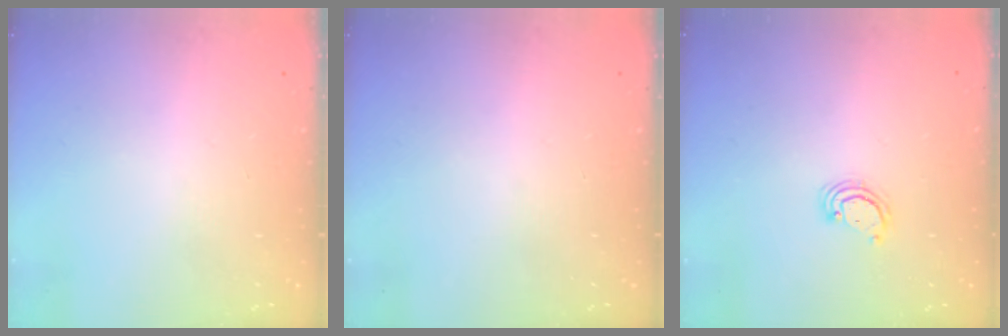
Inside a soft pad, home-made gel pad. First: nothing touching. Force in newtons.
{"total": 0.0}
{"total": 2.9, "press": 2.8, "slide": 0.3}